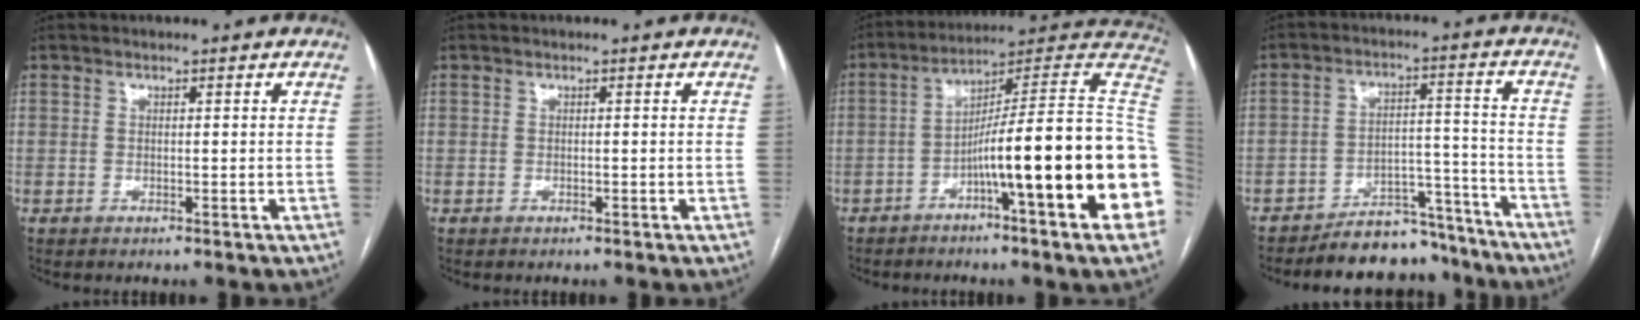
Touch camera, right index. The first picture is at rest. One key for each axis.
{"total": 0.0}
{"total": 23.1, "fx": -5.0, "fy": 0.3, "fz": 22.5, "tx": -0.231, "ty": 0.023, "tz": -0.081}
{"total": 10.9, "fx": -10.0, "fy": 4.0, "fz": 1.0, "tx": 0.018, "ty": 0.047, "tz": -0.149}